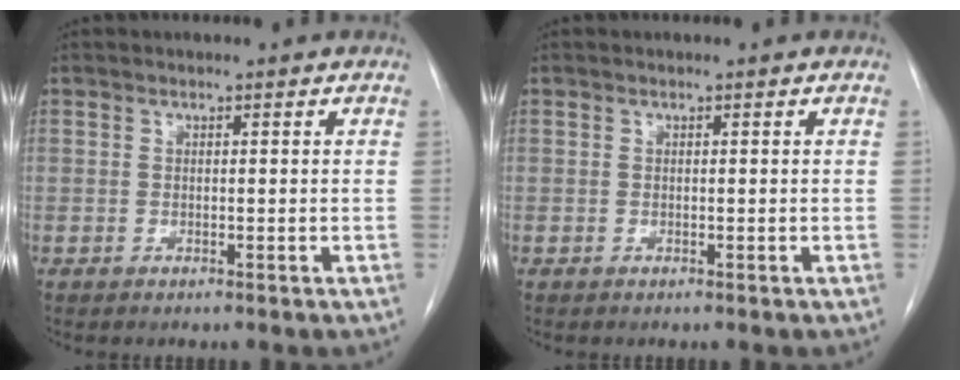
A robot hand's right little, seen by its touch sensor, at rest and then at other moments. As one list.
[{"total": 0.0}]